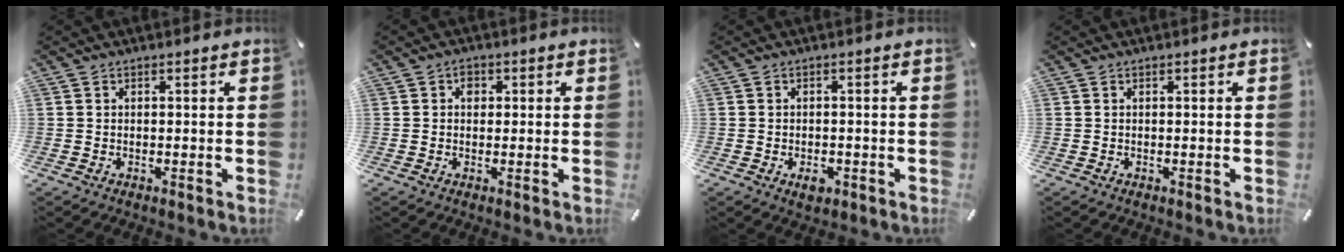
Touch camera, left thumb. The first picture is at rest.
{"total": 1.9, "force": [0.2, 1.6, 0.9], "torque": [-0.012, 0.005, -0.001]}
{"total": 2.9, "force": [-1.3, 1.8, 1.8], "torque": [-0.038, 0.003, -0.024]}
{"total": 0.0}